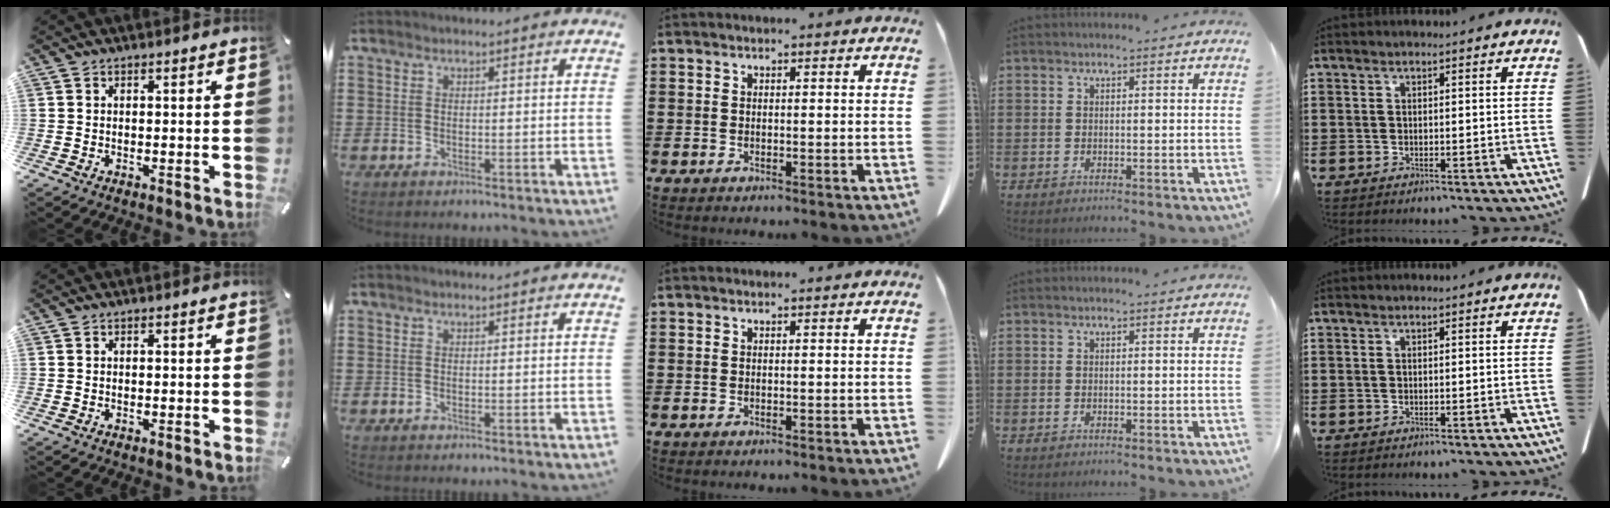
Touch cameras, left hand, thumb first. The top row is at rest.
{}